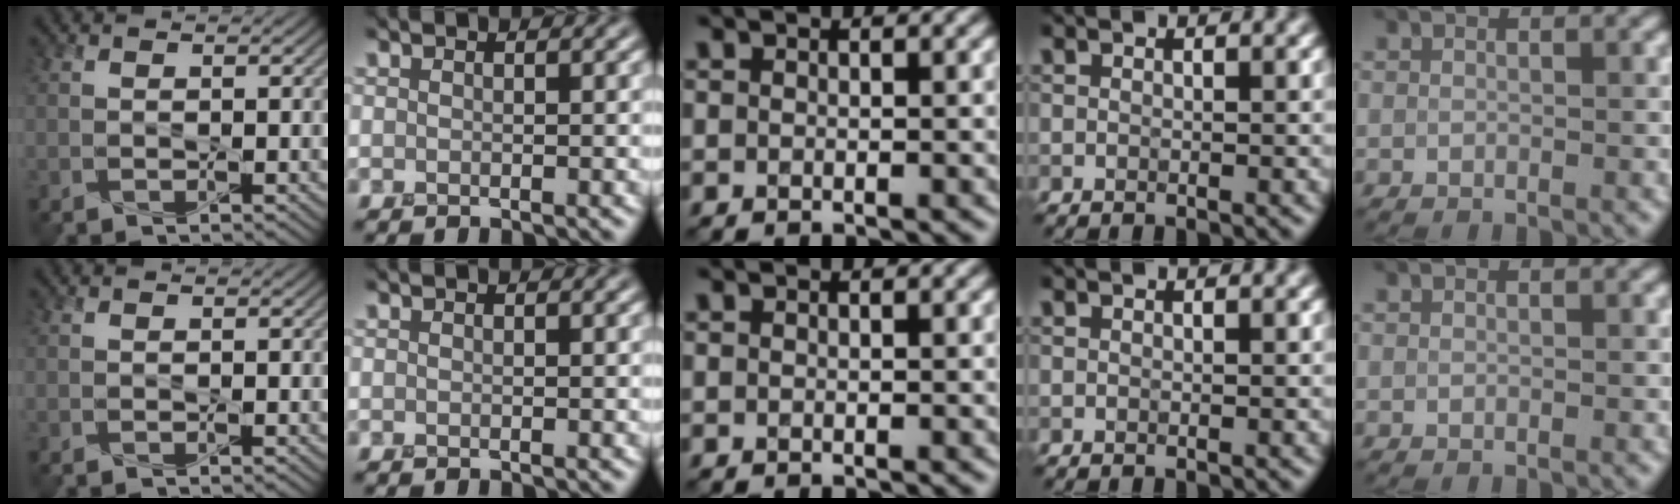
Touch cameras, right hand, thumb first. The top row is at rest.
{}